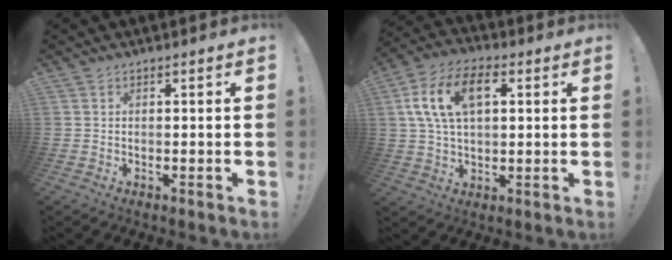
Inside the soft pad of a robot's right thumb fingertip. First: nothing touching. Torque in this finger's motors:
{"motor_torque": [0.25, 0.38, 0.34, -0.11, 0.40]}